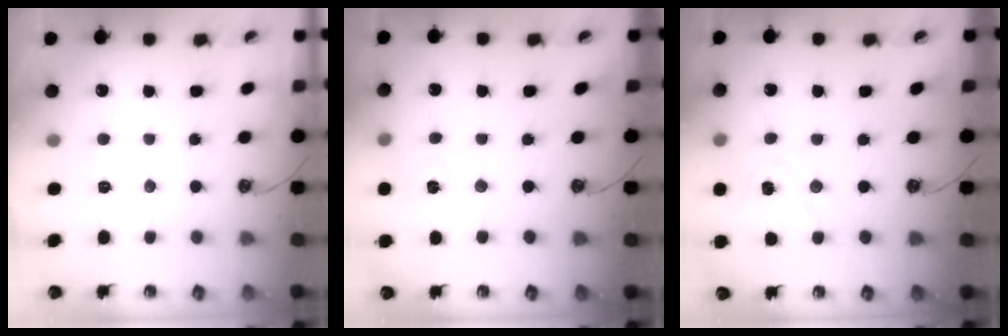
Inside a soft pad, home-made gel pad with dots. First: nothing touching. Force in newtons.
{"total": 1.8, "press": 1.8, "slide": 0.3}
{"total": 2.1, "press": 2.1, "slide": 0.2}